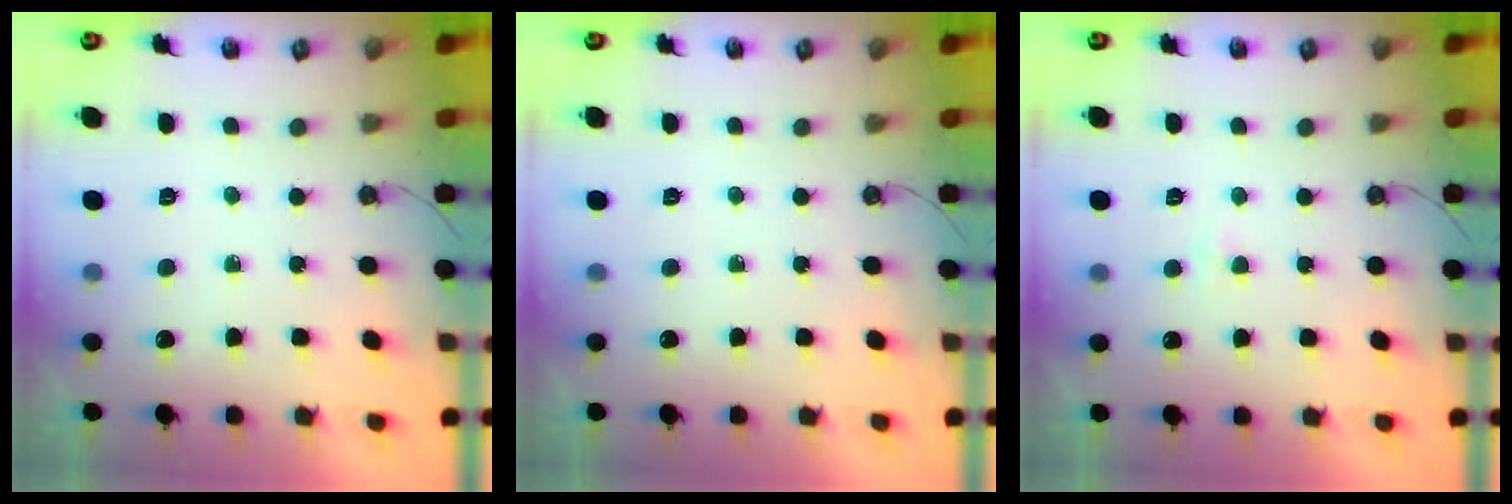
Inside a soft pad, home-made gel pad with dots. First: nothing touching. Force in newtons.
{"total": 0.0}
{"total": 2.1, "press": 1.6, "slide": 1.2}